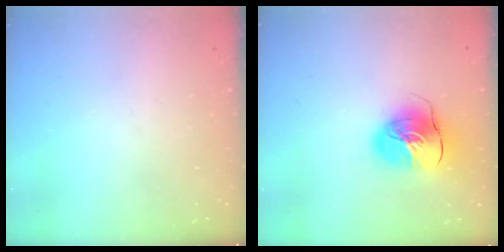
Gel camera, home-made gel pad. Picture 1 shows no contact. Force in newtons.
{"total": 13.3, "press": 13.2, "slide": 2.2}